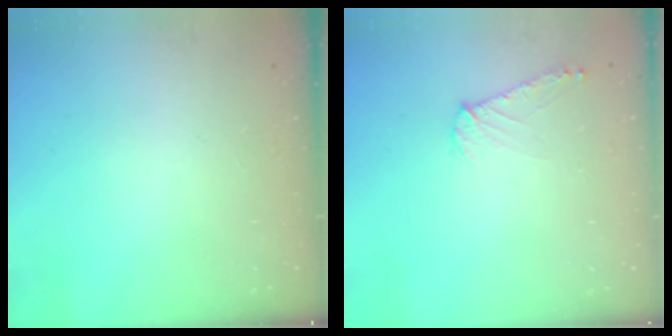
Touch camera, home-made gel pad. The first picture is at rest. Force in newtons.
{"total": 7.3, "press": 7.2, "slide": 0.7}